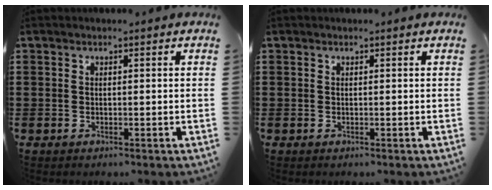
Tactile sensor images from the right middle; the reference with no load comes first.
{"total": 0.0}